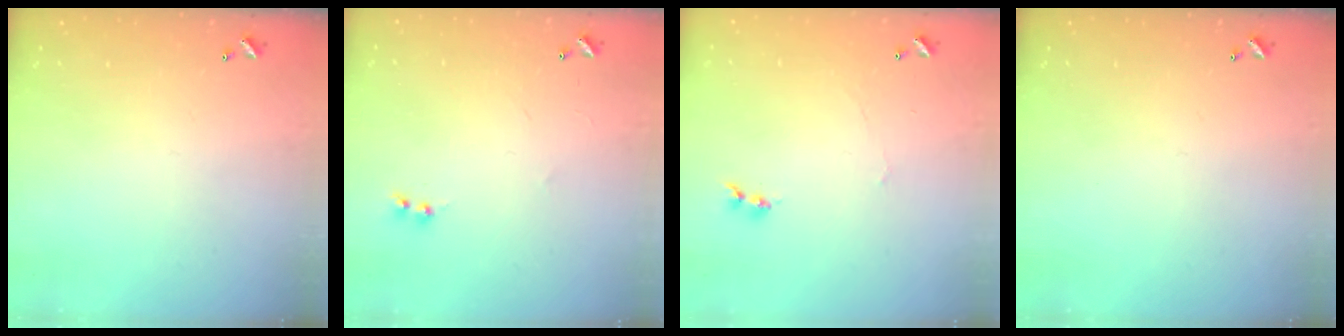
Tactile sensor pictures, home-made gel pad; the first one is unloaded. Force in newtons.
{"total": 2.0, "press": 2.0, "slide": 0.5}
{"total": 1.2, "press": 1.1, "slide": 0.3}
{"total": 0.0}